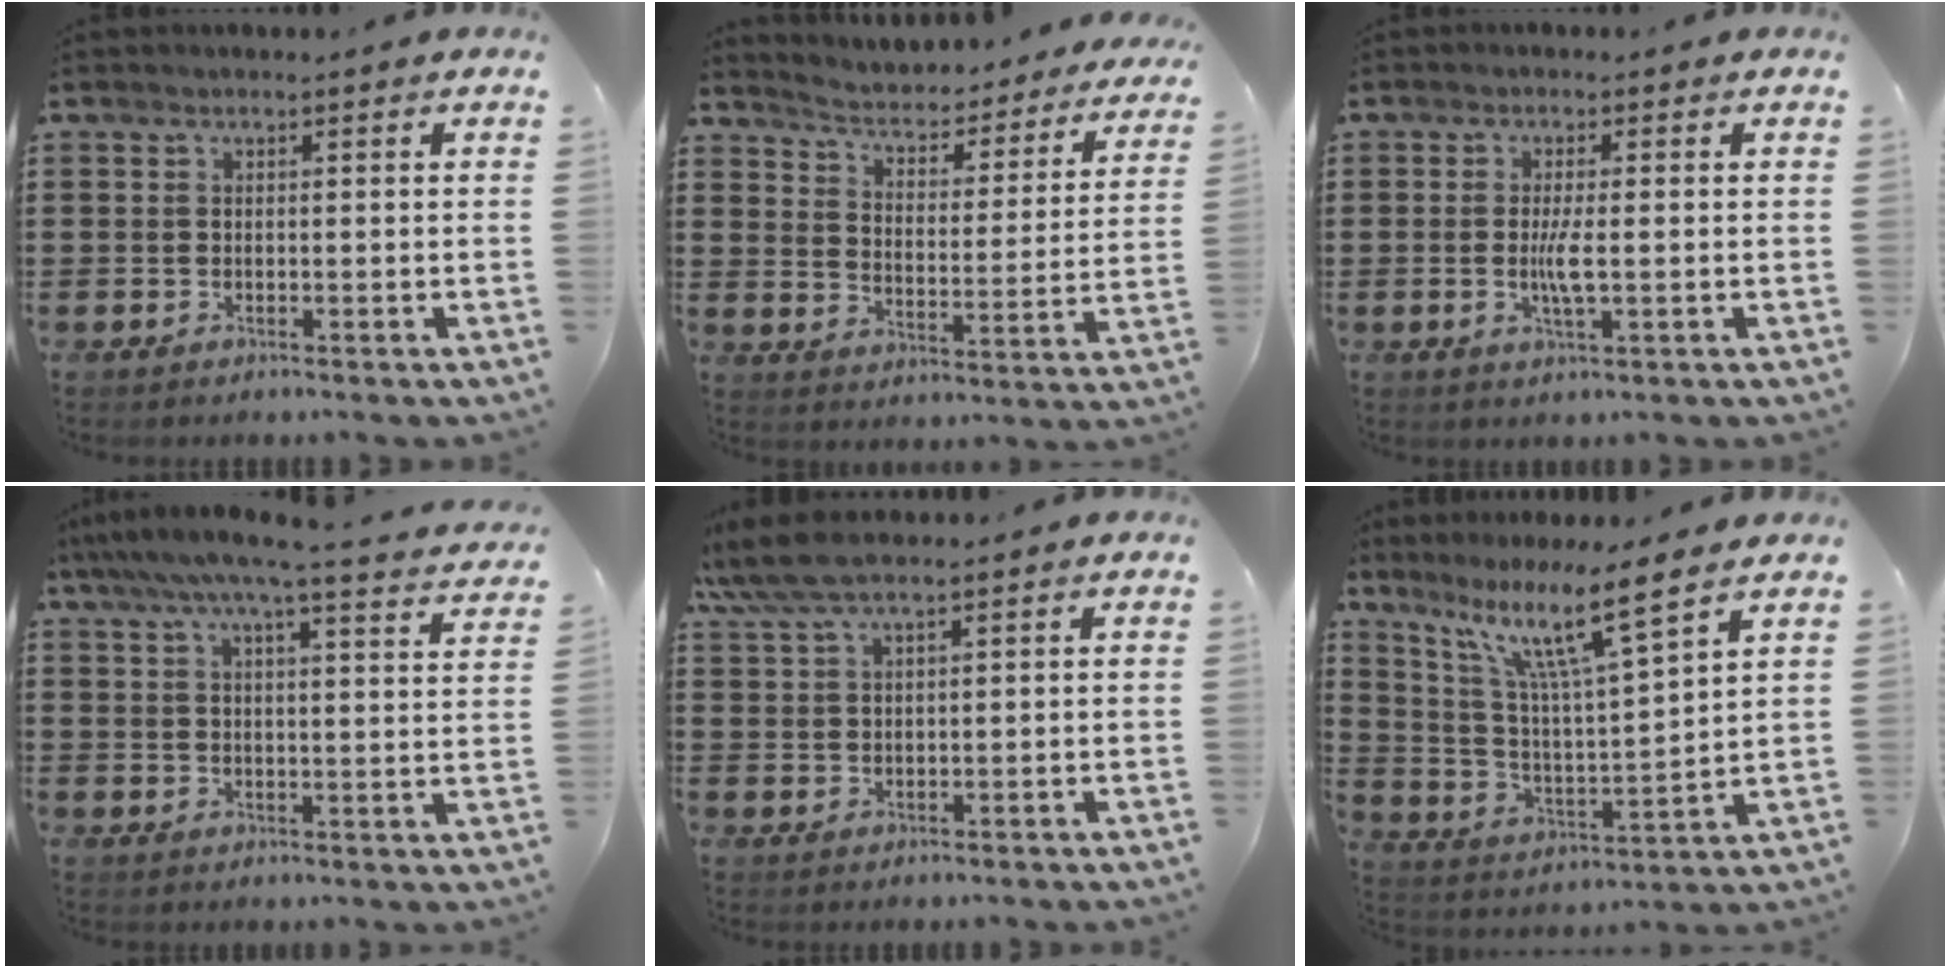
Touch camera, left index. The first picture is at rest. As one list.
[{"total": 2.6, "force": [2.5, 0.5, 0.7], "torque": [-0.032, -0.030, 0.029]}, {"total": 3.8, "force": [-0.3, 0.5, 3.8], "torque": [-0.081, -0.009, -0.011]}, {"total": 6.7, "force": [5.8, -0.1, 3.4], "torque": [-0.086, -0.031, 0.098]}, {"total": 4.8, "force": [3.6, 0.6, 3.1], "torque": [-0.069, 0.000, 0.066]}, {"total": 10.9, "force": [7.6, 0.5, 7.8], "torque": [-0.176, -0.034, 0.124]}]